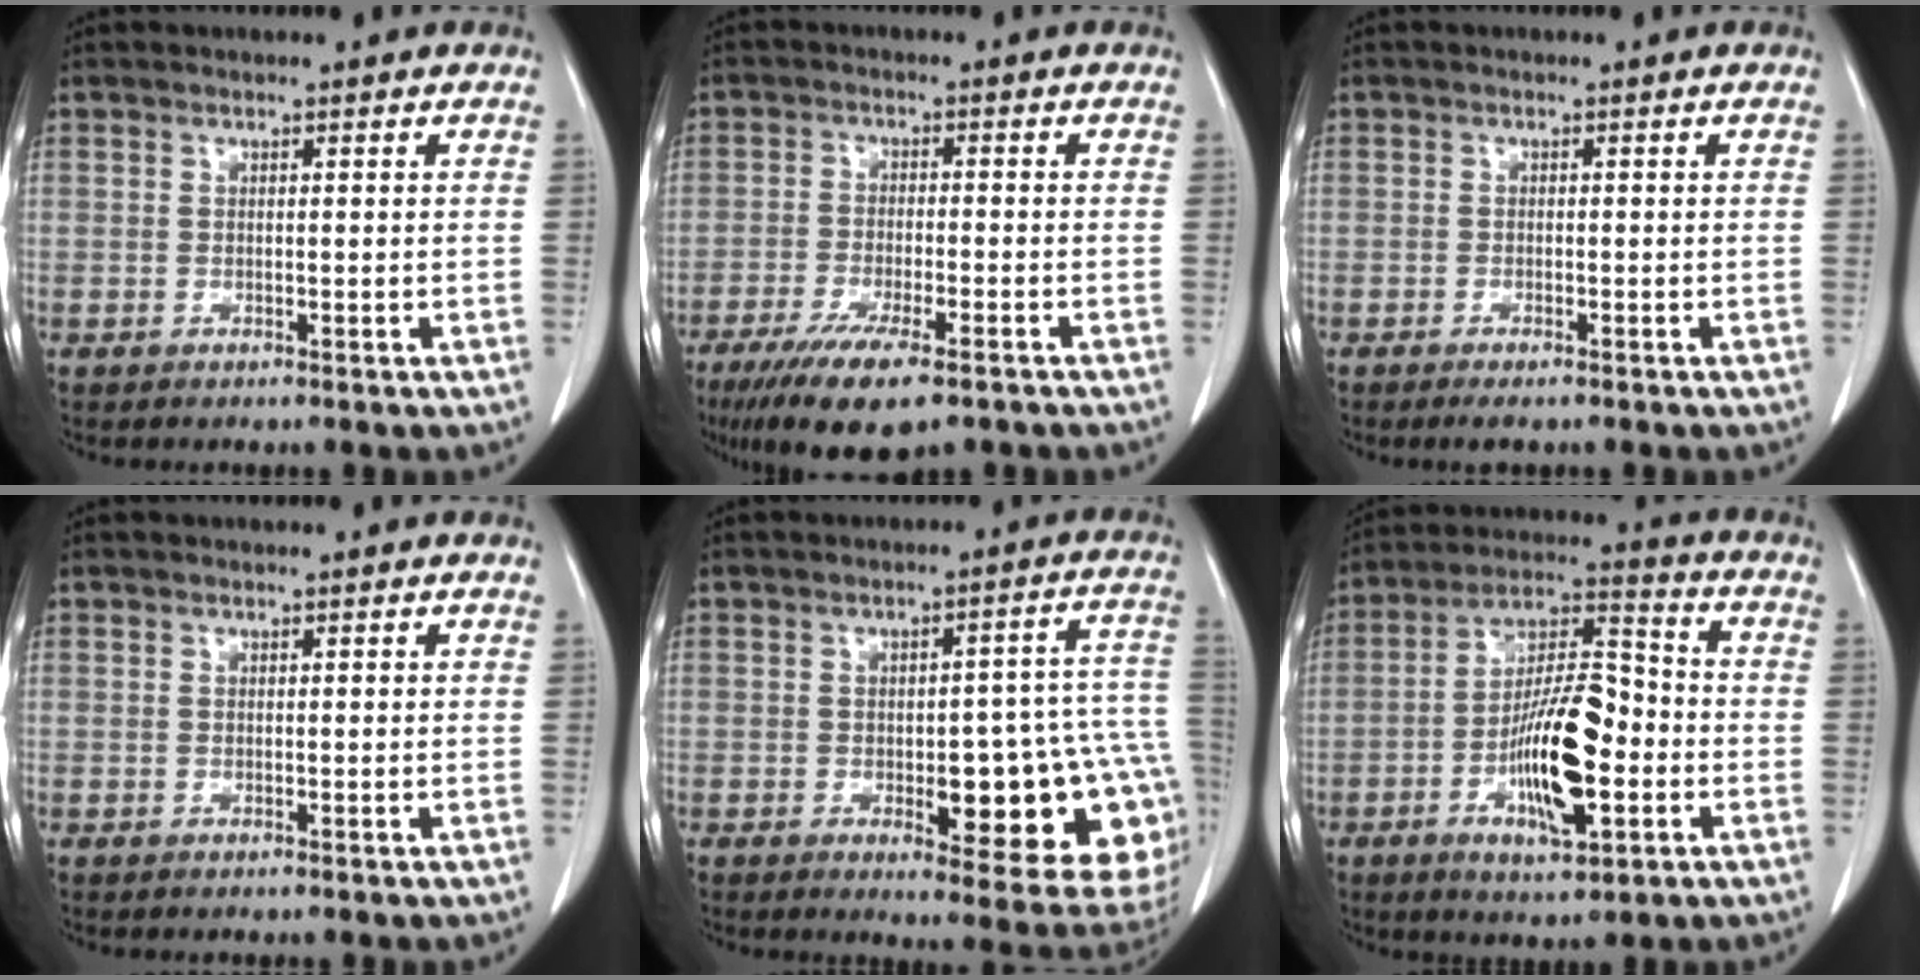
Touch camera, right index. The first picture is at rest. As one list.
[{"total": 11.2, "force": [-7.6, 2.2, 7.9], "torque": [-0.130, -0.025, -0.118]}, {"total": 2.0, "force": [-1.5, 0.4, 1.2], "torque": [-0.019, -0.004, -0.021]}, {"total": 0.0}, {"total": 18.7, "force": [-4.2, 5.6, 17.3], "torque": [-0.125, 0.033, -0.032]}, {"total": 14.8, "force": [-4.1, 4.3, 13.5], "torque": [-0.243, 0.008, -0.068]}]